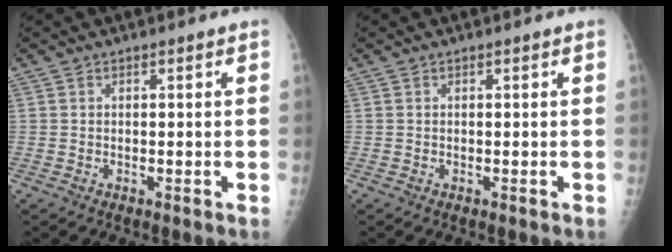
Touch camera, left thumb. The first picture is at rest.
{"total": 0.0}